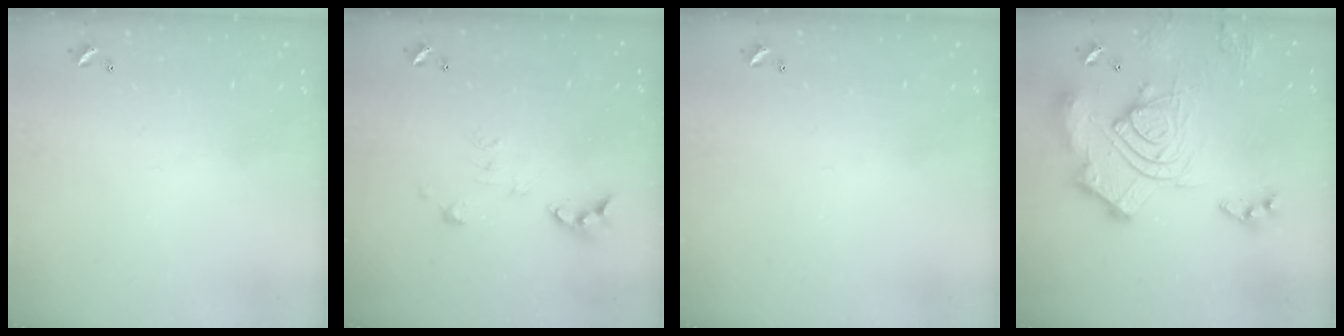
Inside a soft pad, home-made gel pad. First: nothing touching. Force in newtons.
{"total": 4.7, "press": 4.7, "slide": 0.4}
{"total": 0.0}
{"total": 20.2, "press": 20.0, "slide": 2.4}